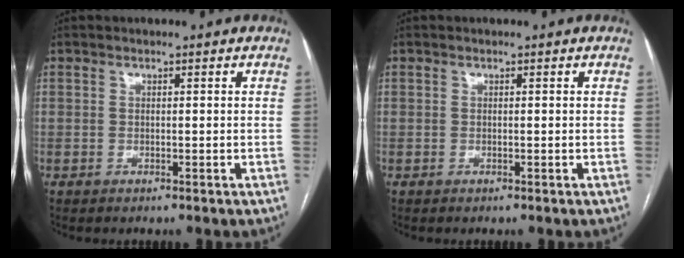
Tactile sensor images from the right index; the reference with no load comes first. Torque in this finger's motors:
{"motor_torque": [0.00, 0.00, 0.00, 0.00]}